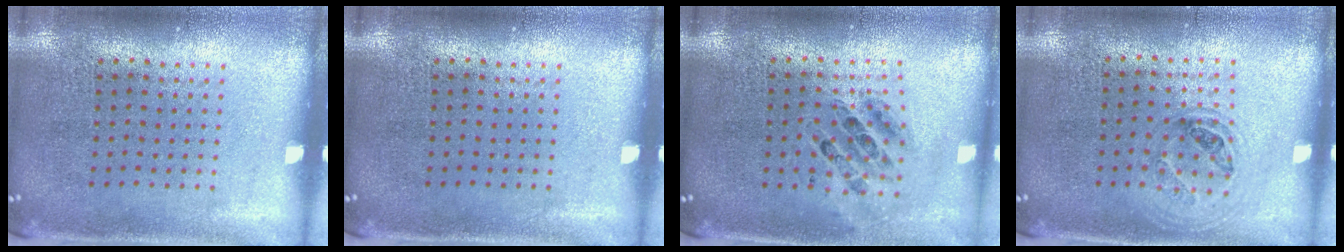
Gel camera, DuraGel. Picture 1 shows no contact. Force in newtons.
{"total": 0.0}
{"total": 0.7, "press": 0.7, "slide": 0.1}
{"total": 0.9, "press": 0.9, "slide": 0.2}